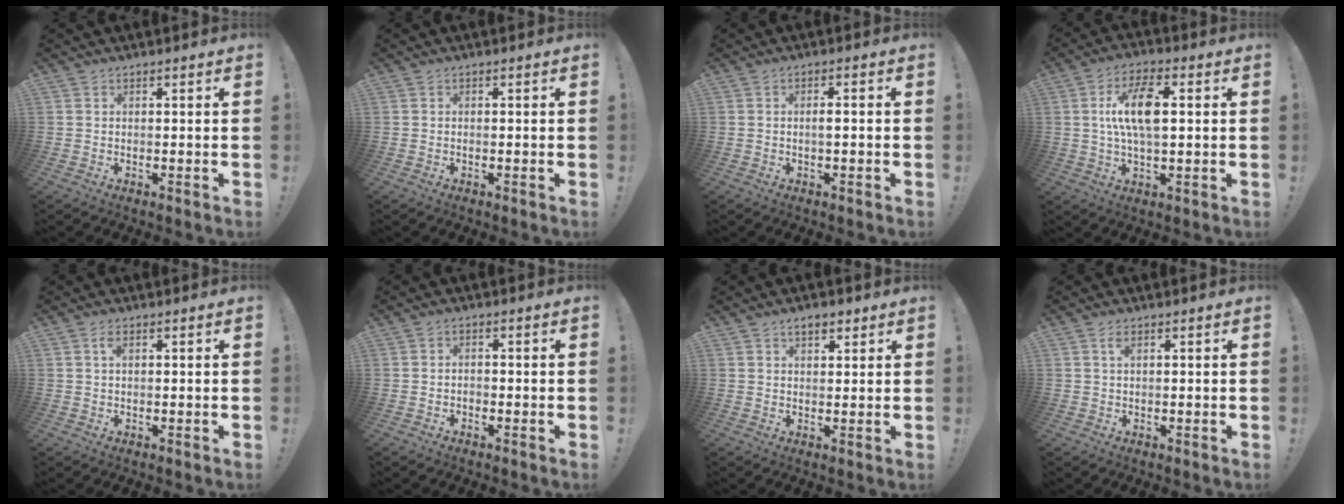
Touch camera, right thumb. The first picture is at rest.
{"total": 0.0}
{"total": 2.1, "force": [-0.4, 0.3, 2.1], "torque": [-0.038, 0.003, -0.008]}
{"total": 12.6, "force": [2.1, 5.7, 11.0], "torque": [-0.189, 0.002, 0.034]}
{"total": 2.0, "force": [0.9, 1.2, 1.3], "torque": [-0.013, -0.003, 0.012]}
{"total": 1.6, "force": [-1.1, 0.9, 0.7], "torque": [-0.011, 0.004, -0.021]}
{"total": 3.6, "force": [2.3, 1.9, 2.0], "torque": [-0.029, -0.005, 0.040]}
{"total": 1.8, "force": [1.0, 1.3, 0.9], "torque": [-0.004, -0.005, 0.014]}